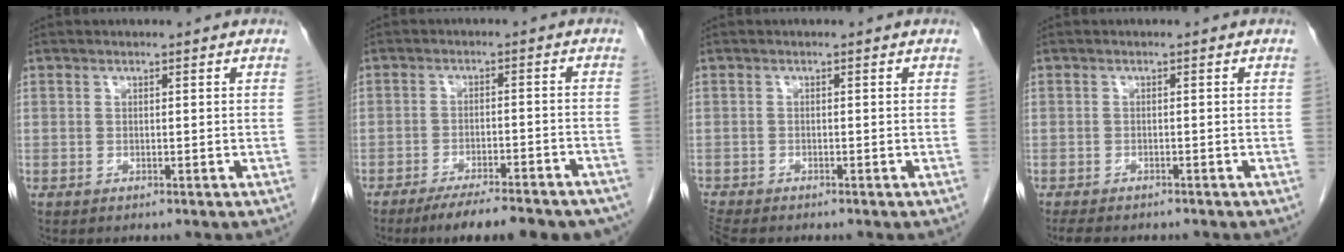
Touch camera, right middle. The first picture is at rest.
{"total": 15.4, "force": [-13.0, 2.8, 7.8], "torque": [-0.071, -0.001, -0.171]}
{"total": 2.2, "force": [-2.1, 0.2, 0.5], "torque": [-0.017, -0.011, -0.041]}
{"total": 5.5, "force": [-4.7, 1.5, 2.4], "torque": [-0.043, -0.012, -0.063]}